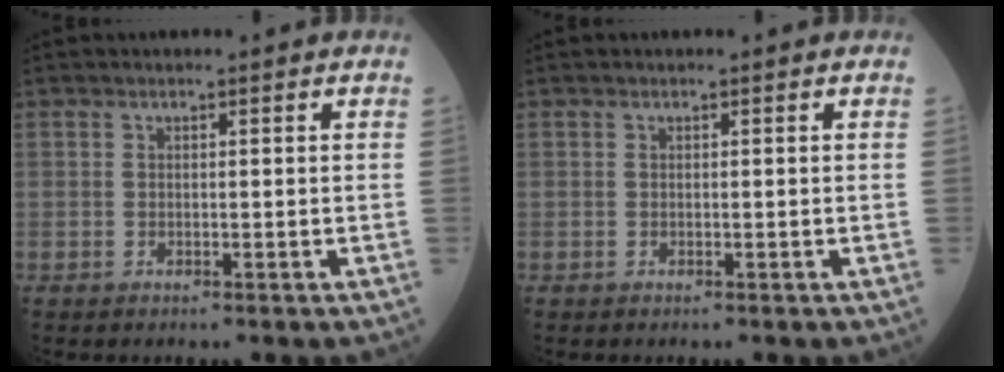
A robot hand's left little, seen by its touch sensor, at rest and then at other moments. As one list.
[{"total": 0.0}]